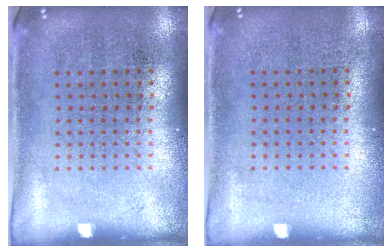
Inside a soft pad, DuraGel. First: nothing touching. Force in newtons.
{"total": 0.0}